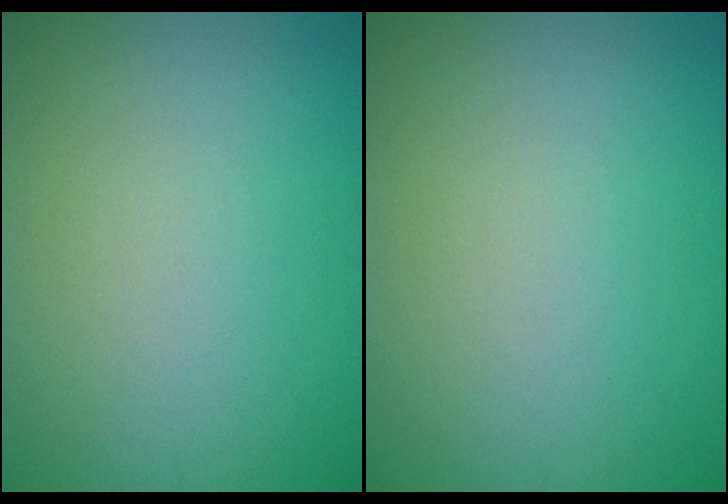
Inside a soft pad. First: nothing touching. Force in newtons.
{"total": 0.0}